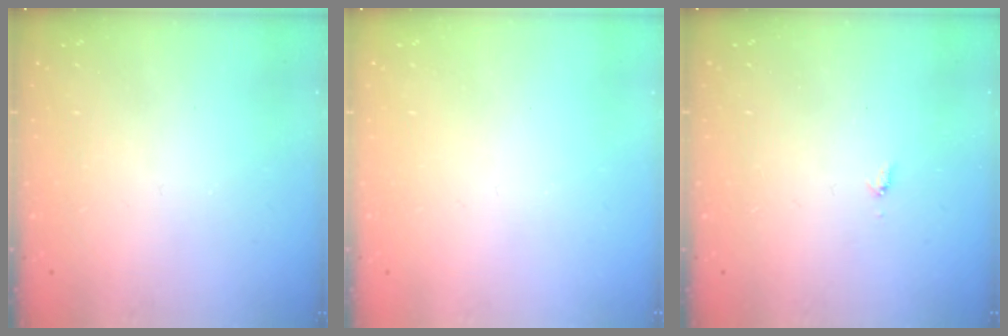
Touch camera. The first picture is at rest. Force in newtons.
{"total": 0.0}
{"total": 3.5, "press": 3.5, "slide": 0.5}